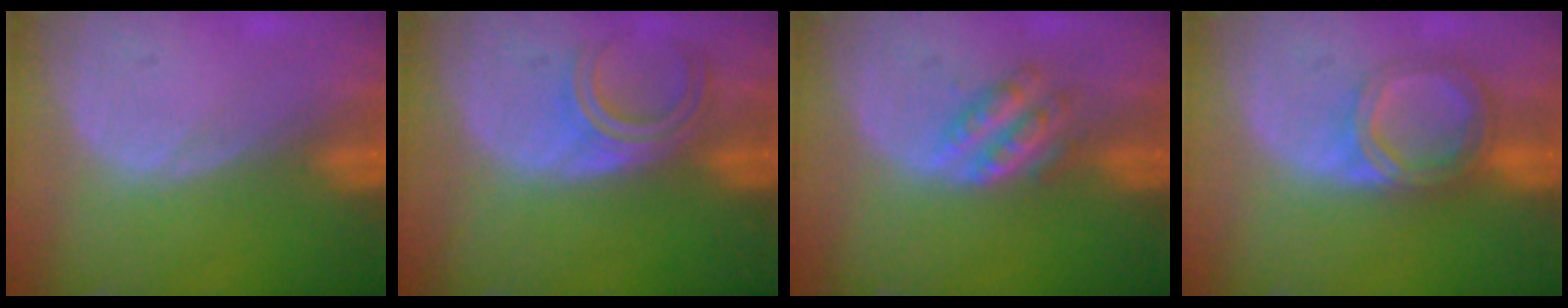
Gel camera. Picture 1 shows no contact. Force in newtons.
{"total": 4.4, "press": 4.3, "slide": 1.1}
{"total": 4.6, "press": 4.5, "slide": 1.0}
{"total": 6.1, "press": 5.4, "slide": 2.9}